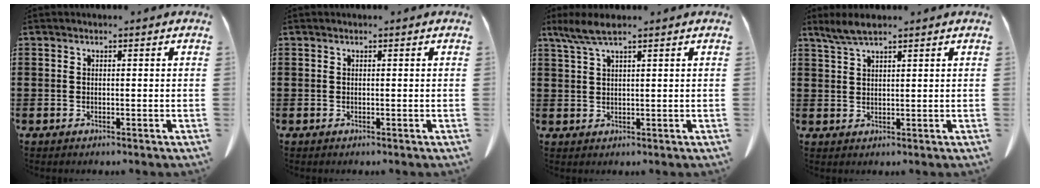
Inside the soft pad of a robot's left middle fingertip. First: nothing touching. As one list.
[{"total": 0.0}, {"total": 3.9, "force": [2.6, 0.5, 2.9], "torque": [-0.062, 0.000, 0.048]}, {"total": 3.1, "force": [2.3, 0.5, 1.9], "torque": [-0.043, 0.001, 0.044]}]